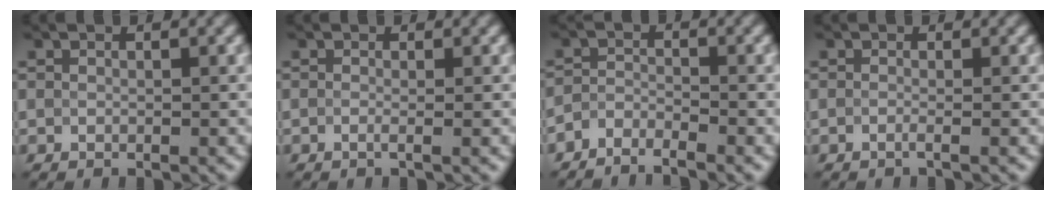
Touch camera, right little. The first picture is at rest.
{"total": 0.9, "force": [-0.2, 0.3, 0.9], "torque": [-0.014, -0.008, -0.007]}
{"total": 2.0, "force": [-1.9, 0.3, 0.8], "torque": [-0.015, -0.002, -0.043]}
{"total": 1.0, "force": [-0.3, 0.3, 0.8], "torque": [-0.012, -0.009, -0.011]}